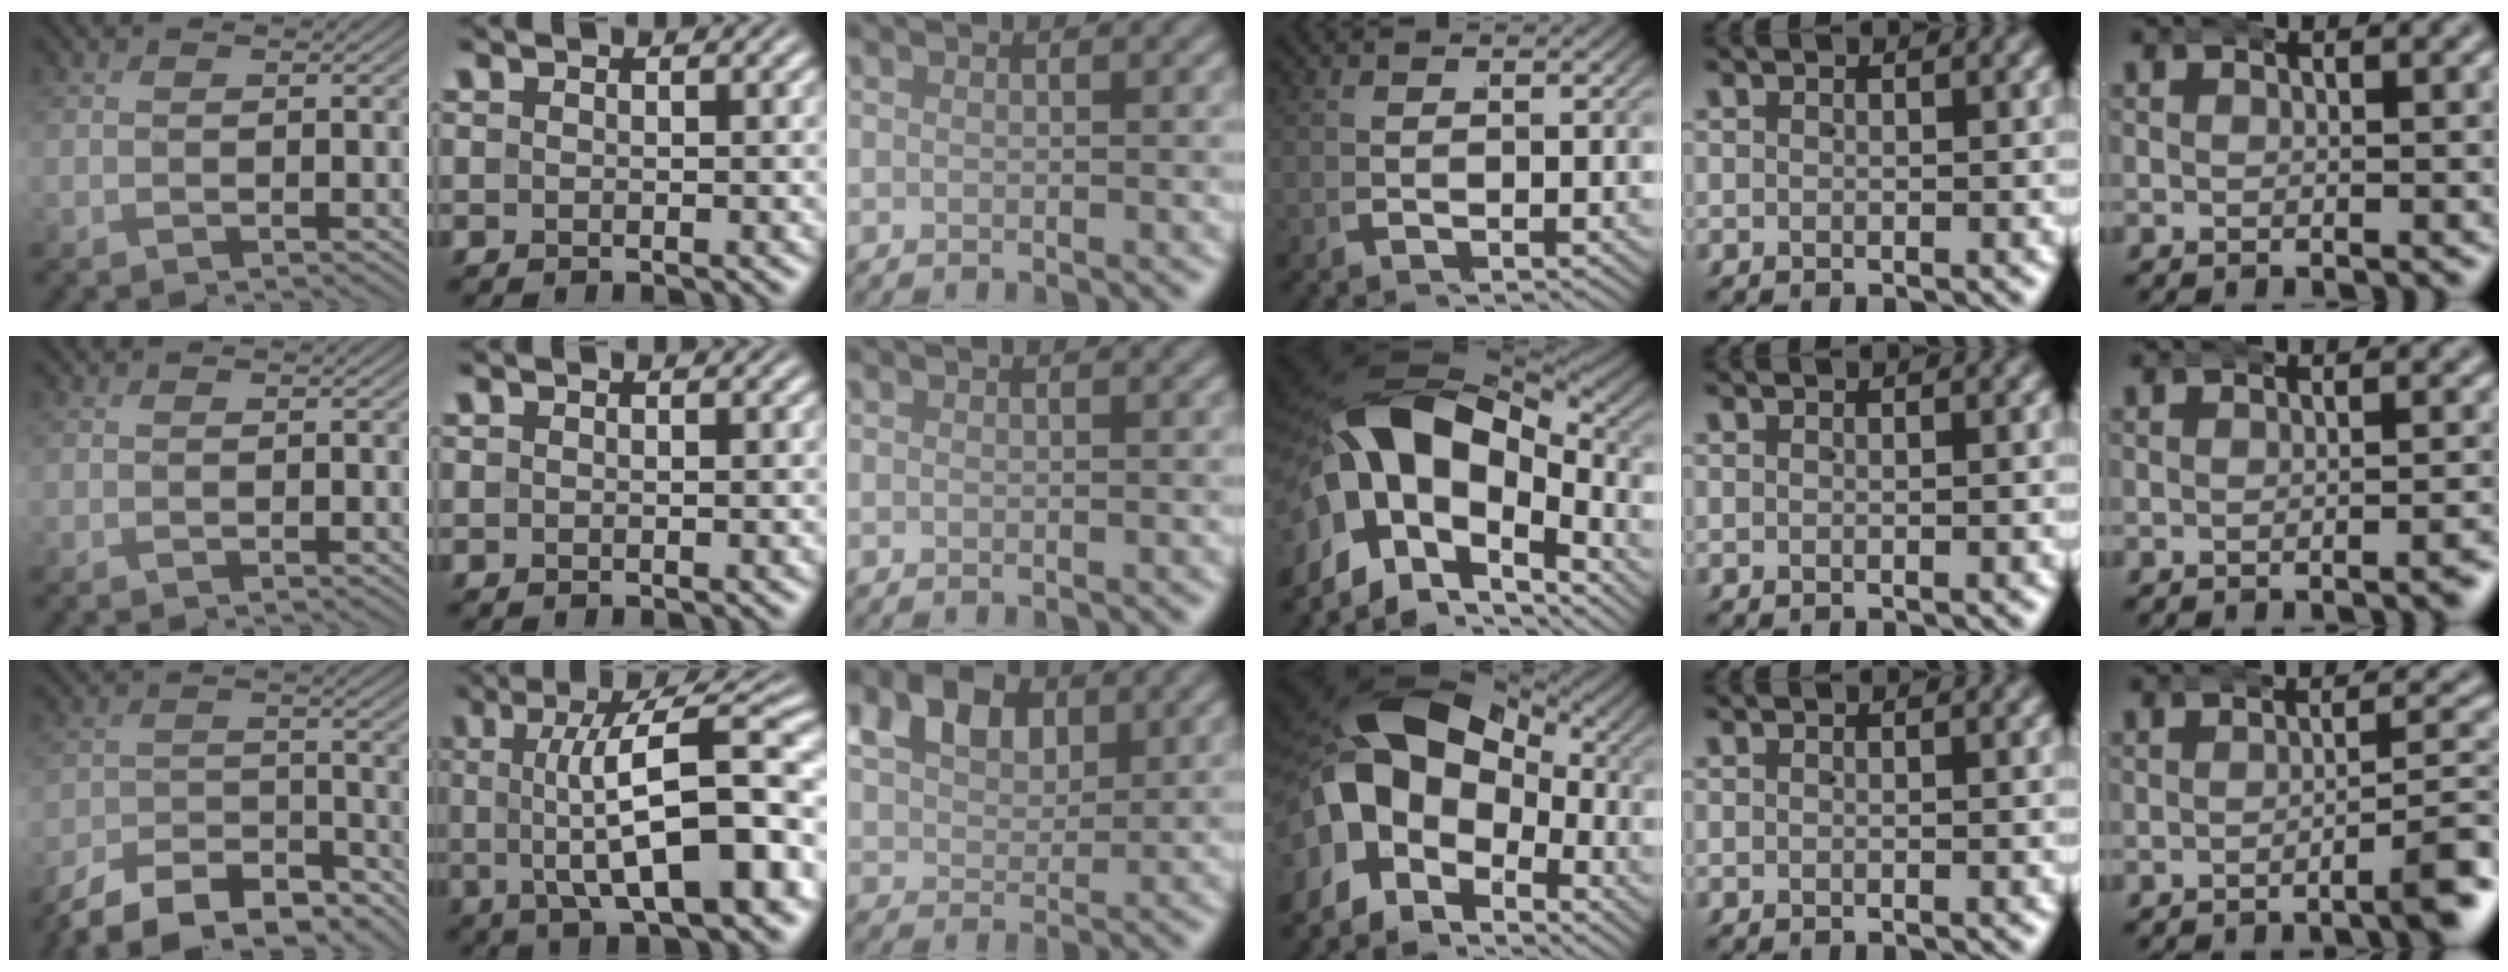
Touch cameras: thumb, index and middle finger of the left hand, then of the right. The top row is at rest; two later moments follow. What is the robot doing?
{"motion": "wrap", "object": "arm wrap"}